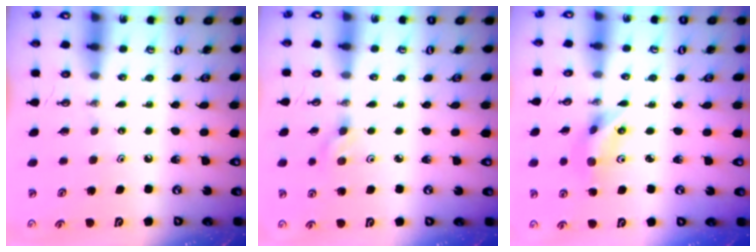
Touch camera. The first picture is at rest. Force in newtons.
{"total": 3.0, "press": 2.6, "slide": 1.5}
{"total": 6.3, "press": 5.5, "slide": 3.1}